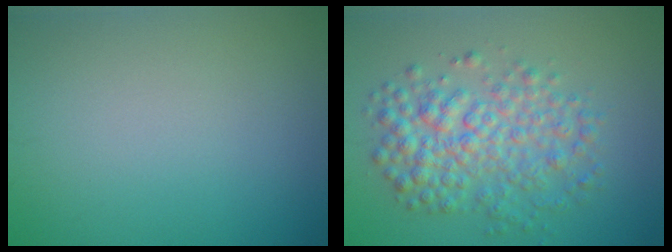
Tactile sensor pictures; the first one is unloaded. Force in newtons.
{"total": 5.2, "press": 5.2, "slide": 0.0}